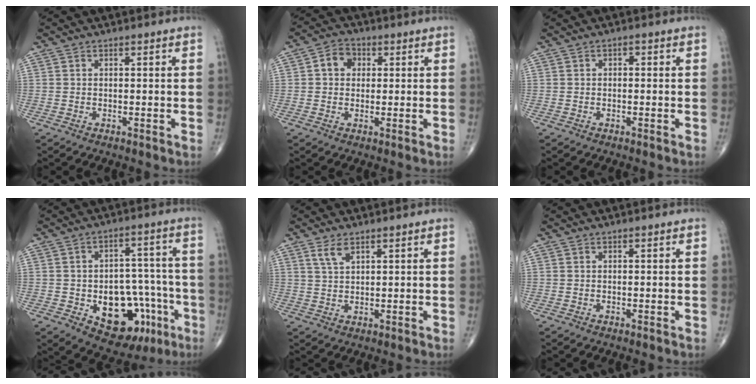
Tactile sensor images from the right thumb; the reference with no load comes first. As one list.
[{"total": 4.7, "force": [0.9, 3.9, 2.6], "torque": [-0.024, 0.009, 0.009]}, {"total": 0.9, "force": [0.0, 0.6, 0.6], "torque": [0.002, 0.005, -0.006]}, {"total": 16.8, "force": [-6.2, 10.7, 11.5], "torque": [-0.107, 0.047, -0.072]}, {"total": 3.1, "force": [2.0, 1.2, 2.0], "torque": [-0.040, -0.005, 0.044]}, {"total": 0.0}]